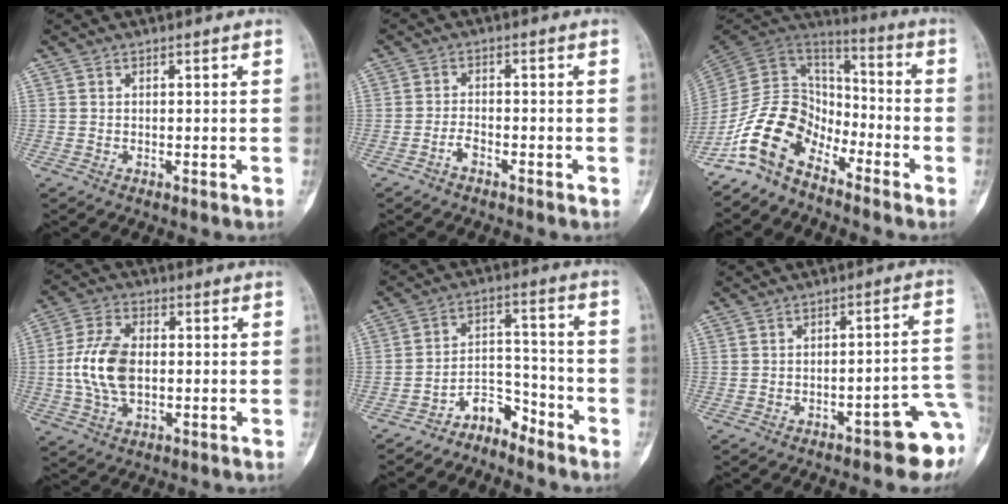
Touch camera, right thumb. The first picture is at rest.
{"total": 2.3, "force": [-1.6, 1.0, 1.3], "torque": [-0.027, 0.013, -0.033]}
{"total": 13.3, "force": [-8.9, 7.7, 6.0], "torque": [-0.099, 0.092, -0.186]}
{"total": 11.1, "force": [-0.3, 6.6, 8.8], "torque": [-0.179, 0.011, -0.005]}
{"total": 6.5, "force": [-5.6, 2.9, 1.2], "torque": [0.002, 0.081, -0.107]}
{"total": 10.3, "force": [-5.5, 3.0, 8.1], "torque": [-0.074, 0.046, -0.065]}